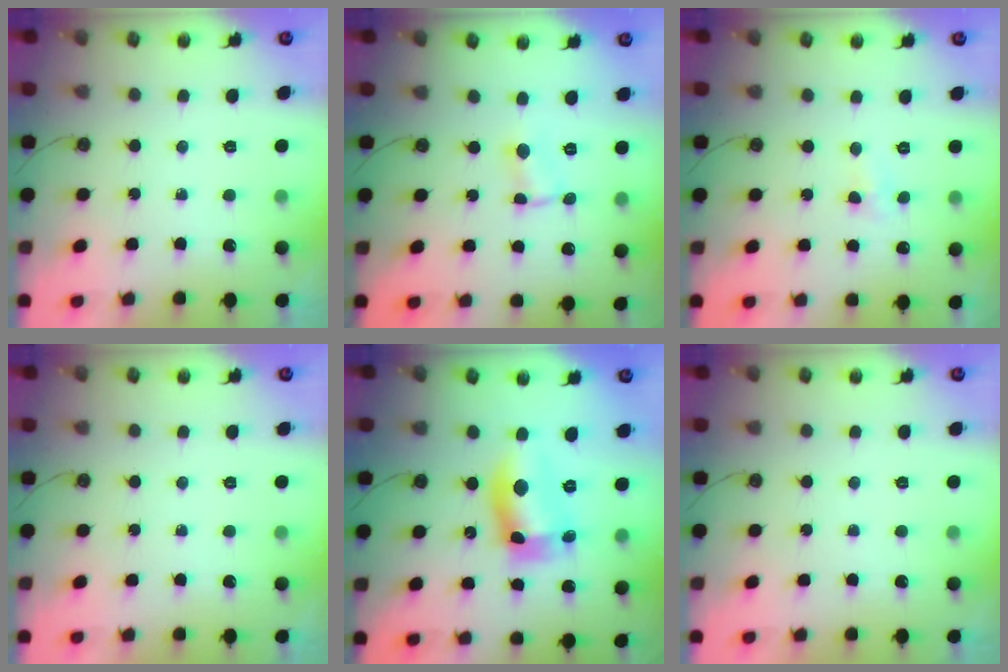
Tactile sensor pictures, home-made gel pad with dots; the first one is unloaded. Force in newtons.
{"total": 1.2, "press": 1.2, "slide": 0.2}
{"total": 2.9, "press": 2.9, "slide": 0.4}
{"total": 0.0}
{"total": 12.2, "press": 12.1, "slide": 1.3}
{"total": 0.0}